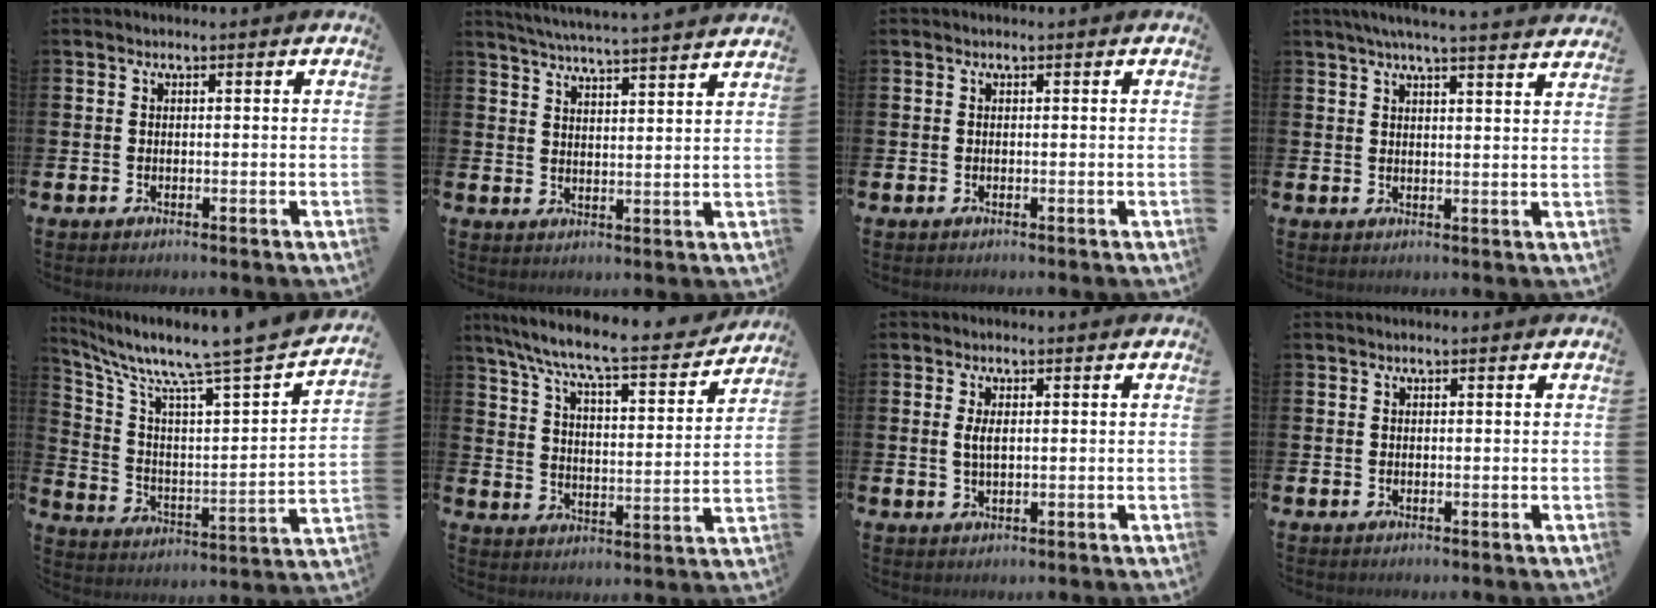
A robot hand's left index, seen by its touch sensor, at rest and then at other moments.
{"total": 5.3, "force": [5.2, -0.7, 0.8], "torque": [-0.033, -0.036, 0.091]}
{"total": 0.0}
{"total": 4.9, "force": [4.6, -0.5, 1.6], "torque": [-0.038, -0.019, 0.081]}
{"total": 8.0, "force": [6.8, 0.8, 4.3], "torque": [-0.109, -0.059, 0.101]}
{"total": 8.7, "force": [7.8, 1.0, 3.7], "torque": [-0.097, -0.058, 0.125]}
{"total": 2.2, "force": [0.6, 0.9, 1.9], "torque": [-0.033, 0.003, 0.006]}
{"total": 0.0}